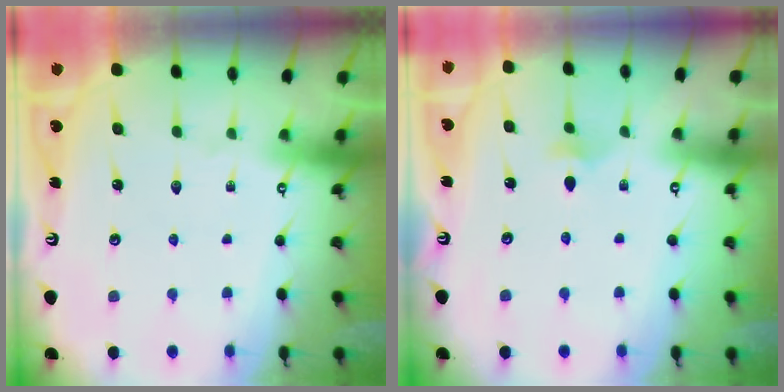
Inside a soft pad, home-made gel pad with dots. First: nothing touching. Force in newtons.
{"total": 3.9, "press": 3.8, "slide": 1.0}